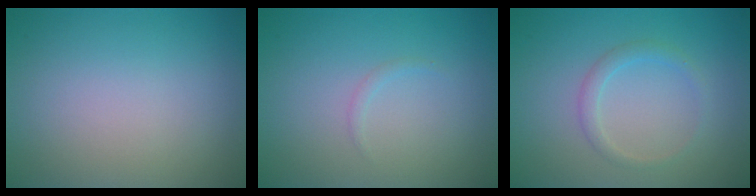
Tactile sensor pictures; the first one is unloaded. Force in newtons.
{"total": 0.5, "press": 0.5, "slide": 0.1}
{"total": 1.5, "press": 1.5, "slide": 0.1}